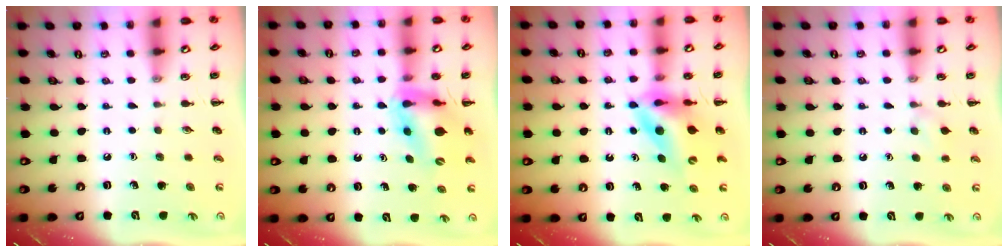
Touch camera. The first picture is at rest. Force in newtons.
{"total": 13.1, "press": 12.5, "slide": 3.8}
{"total": 11.0, "press": 10.4, "slide": 3.7}
{"total": 5.2, "press": 4.8, "slide": 1.9}